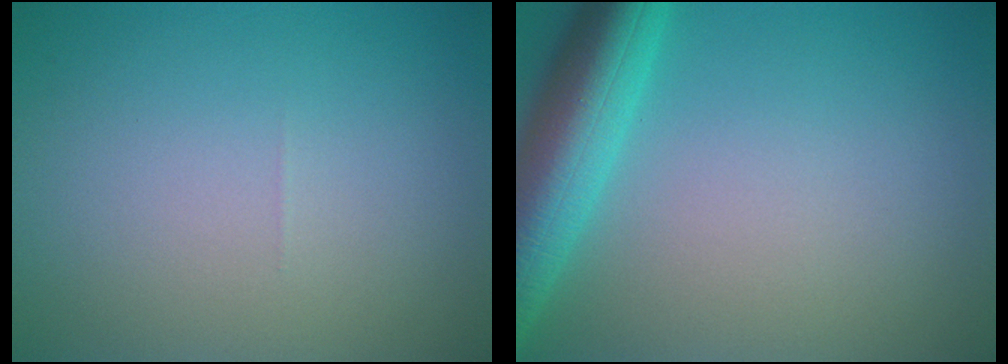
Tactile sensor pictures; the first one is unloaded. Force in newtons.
{"total": 7.3, "press": 7.3, "slide": 0.3}